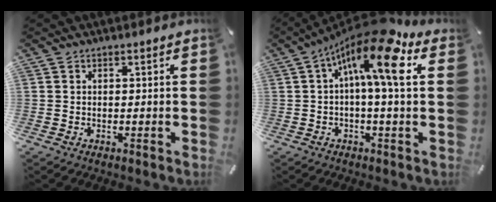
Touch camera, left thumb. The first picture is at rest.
{"total": 15.1, "force": [4.8, 3.6, 13.8], "torque": [-0.234, -0.030, 0.071]}